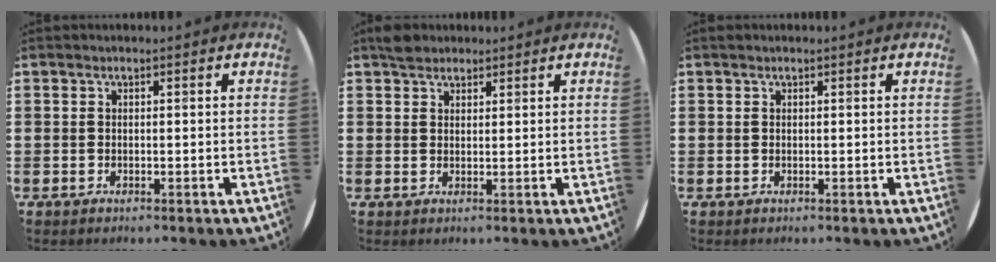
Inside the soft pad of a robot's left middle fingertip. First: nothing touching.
{"total": 2.2, "force": [2.0, 0.9, 0.3], "torque": [-0.001, 0.003, 0.037]}
{"total": 0.0}